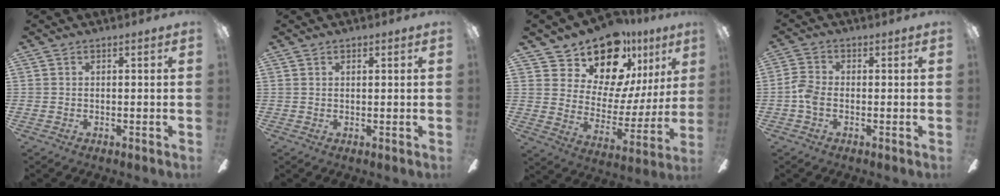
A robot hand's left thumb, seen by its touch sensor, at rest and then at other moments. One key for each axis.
{"total": 0.6, "fx": 0.5, "fy": 0.3, "fz": 0.1, "tx": 0.004, "ty": -0.001, "tz": 0.008}
{"total": 18.2, "fx": 14.5, "fy": 8.7, "fz": 6.9, "tx": -0.125, "ty": -0.111, "tz": 0.260}
{"total": 4.4, "fx": -1.1, "fy": 2.5, "fz": 3.4, "tx": -0.071, "ty": 0.007, "tz": -0.020}